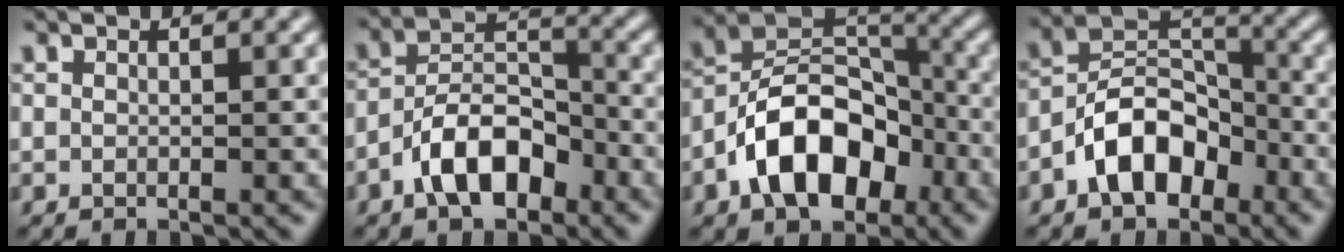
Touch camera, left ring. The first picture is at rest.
{"total": 6.4, "force": [-3.6, 3.2, 4.2], "torque": [-0.064, 0.012, -0.071]}
{"total": 9.8, "force": [-4.4, 5.9, 6.4], "torque": [-0.107, 0.014, -0.086]}
{"total": 6.8, "force": [-3.6, 4.1, 4.1], "torque": [-0.063, 0.010, -0.074]}